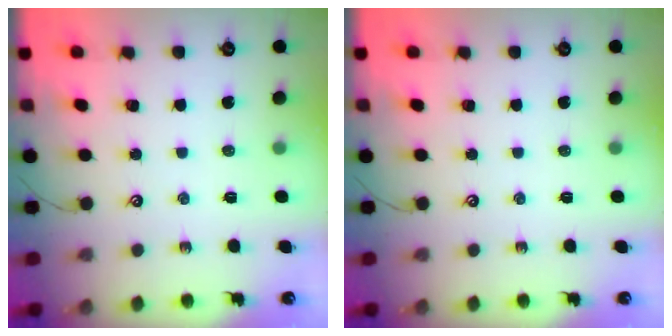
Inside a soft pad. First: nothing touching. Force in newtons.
{"total": 0.0}